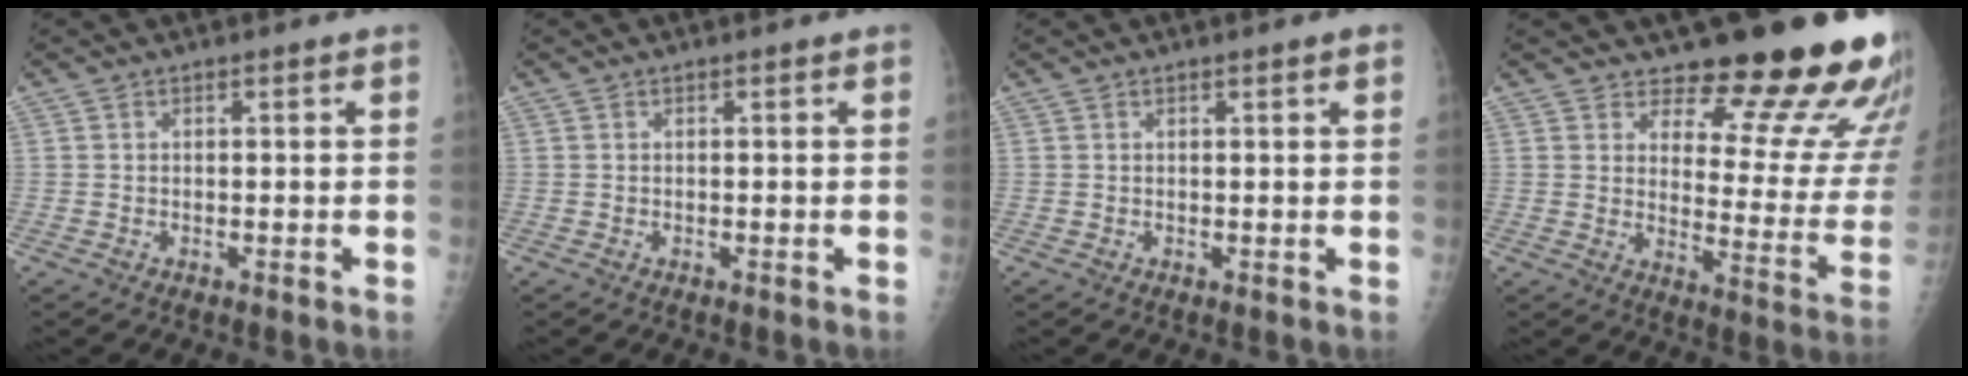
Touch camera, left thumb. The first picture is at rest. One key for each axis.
{"total": 0.0}
{"total": 1.3, "fx": 0.8, "fy": 0.1, "fz": 1.0, "tx": -0.015, "ty": -0.001, "tz": 0.009}
{"total": 19.8, "fx": 15.5, "fy": 6.0, "fz": 10.8, "tx": -0.094, "ty": -0.129, "tz": 0.197}